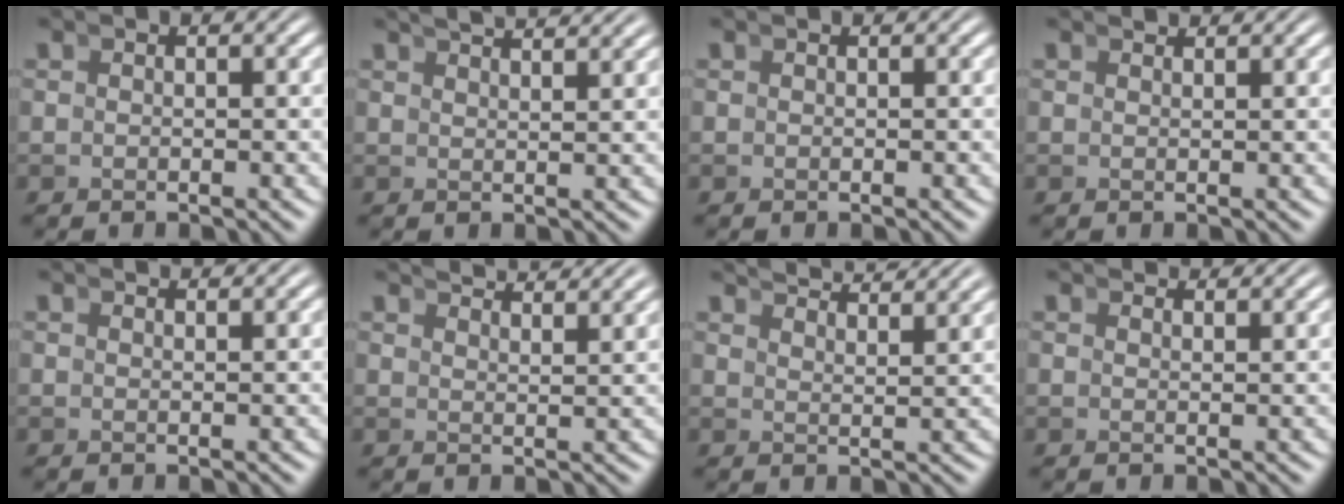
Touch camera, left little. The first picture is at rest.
{"total": 3.4, "force": [3.2, -0.1, 1.1], "torque": [-0.009, 0.010, 0.050]}
{"total": 0.0}
{"total": 1.1, "force": [1.1, -0.2, 0.0], "torque": [0.012, 0.005, 0.018]}
{"total": 1.6, "force": [1.6, -0.2, 0.2], "torque": [0.008, 0.005, 0.023]}
{"total": 4.0, "force": [3.9, -0.1, 1.1], "torque": [-0.008, 0.009, 0.060]}
{"total": 5.1, "force": [4.8, 0.2, 1.6], "torque": [-0.018, 0.010, 0.077]}
{"total": 2.3, "force": [2.3, -0.2, 0.3], "torque": [0.007, 0.007, 0.034]}